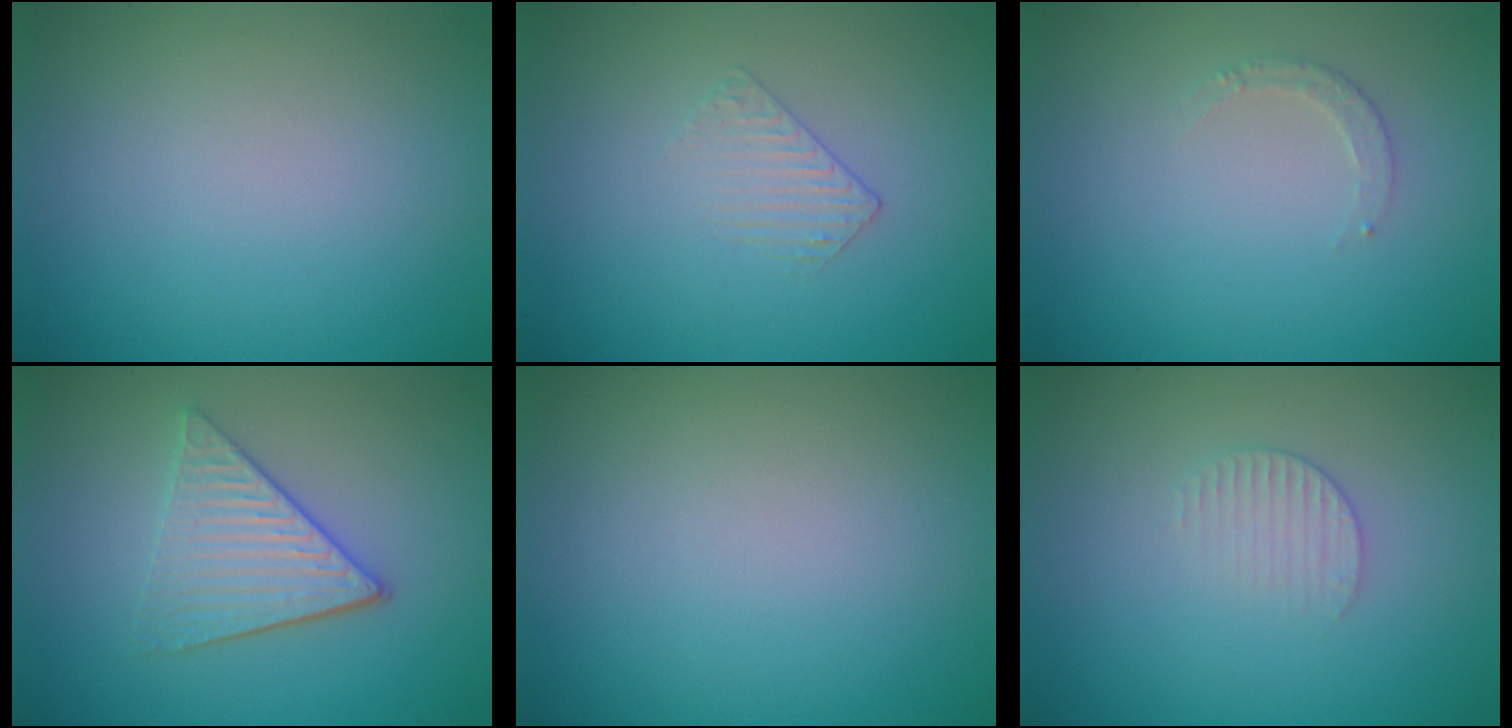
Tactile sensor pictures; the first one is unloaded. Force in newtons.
{"total": 1.0, "press": 0.3, "slide": 1.0}
{"total": 1.3, "press": 1.2, "slide": 0.2}
{"total": 4.1, "press": 3.3, "slide": 2.3}
{"total": 0.0}
{"total": 1.5, "press": 1.5, "slide": 0.4}